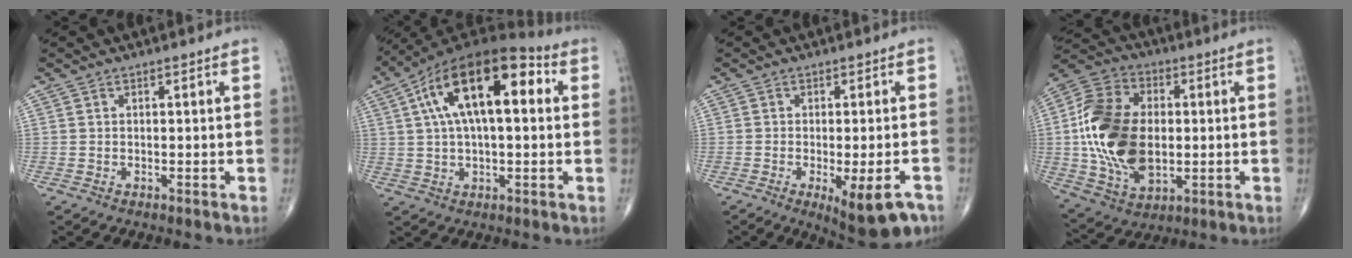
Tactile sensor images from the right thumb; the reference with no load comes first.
{"total": 19.0, "force": [5.0, 8.6, 16.2], "torque": [-0.270, 0.030, 0.072]}
{"total": 10.4, "force": [-5.4, 3.3, 8.2], "torque": [-0.102, 0.004, -0.071]}
{"total": 20.5, "force": [0.2, 13.1, 15.8], "torque": [-0.299, 0.001, 0.009]}